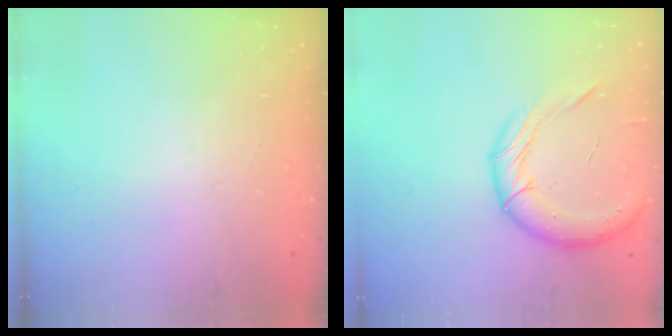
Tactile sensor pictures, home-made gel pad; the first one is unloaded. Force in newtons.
{"total": 16.1, "press": 15.9, "slide": 2.5}